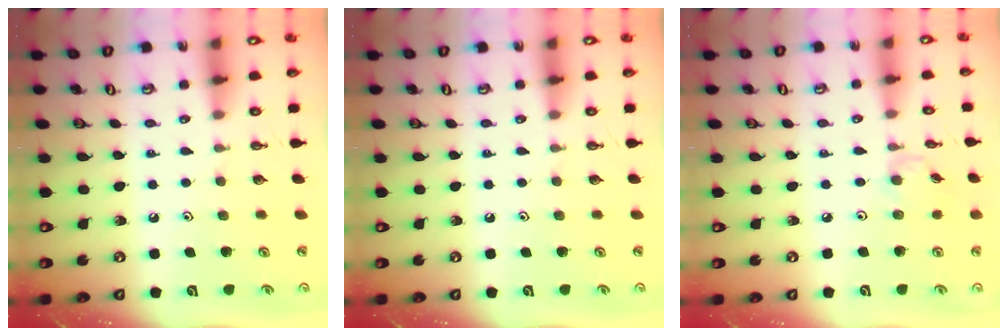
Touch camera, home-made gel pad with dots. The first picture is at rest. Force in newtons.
{"total": 0.0}
{"total": 2.3, "press": 2.3, "slide": 0.3}